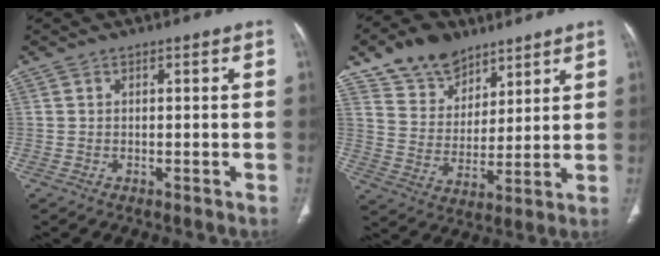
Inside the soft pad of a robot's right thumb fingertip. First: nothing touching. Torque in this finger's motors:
{"motor_torque": [-0.83, 0.91, 0.08, 0.09, 0.00]}